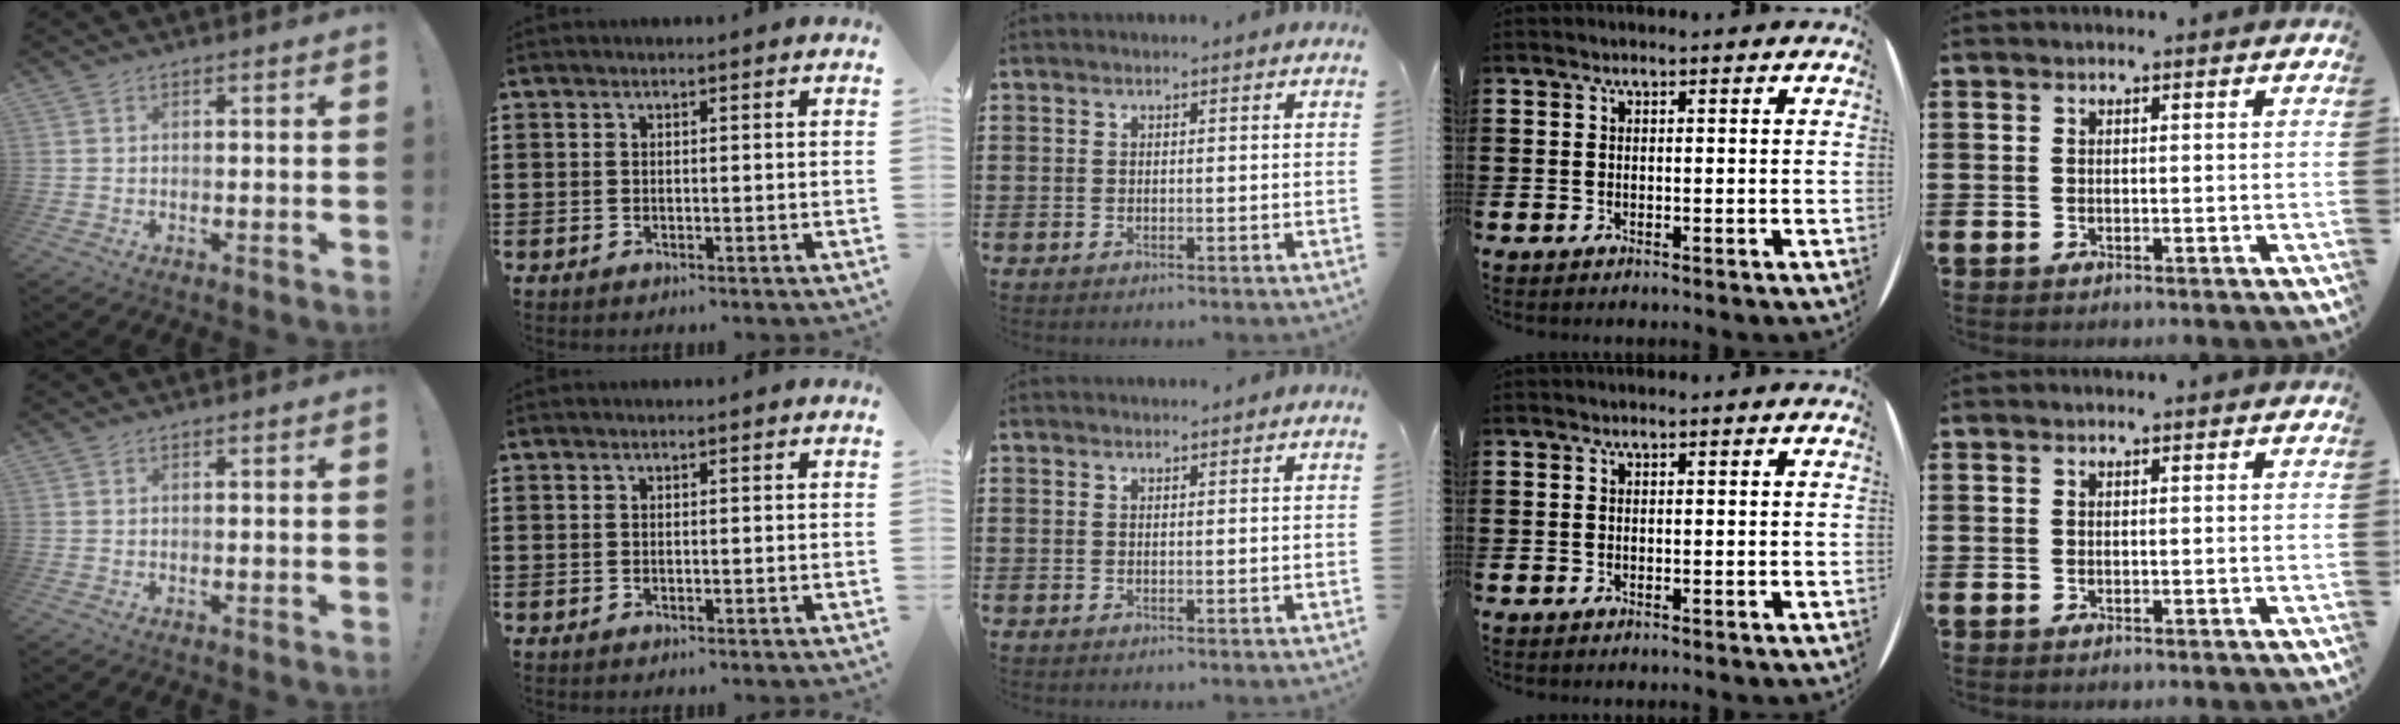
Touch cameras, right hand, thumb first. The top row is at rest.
{"middle": {"total": 0.9, "force": [0.9, 0.2, 0.1], "torque": [0.004, -0.003, 0.016]}}